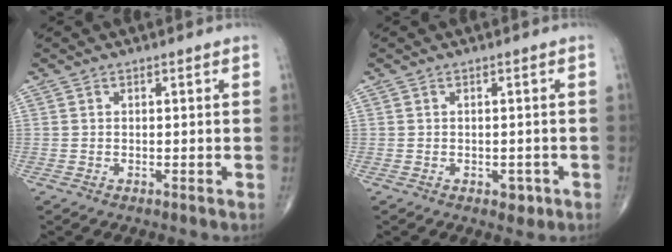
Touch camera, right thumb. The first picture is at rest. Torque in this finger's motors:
{"motor_torque": [1.55, 0.68, -0.24, -0.28, -0.02]}